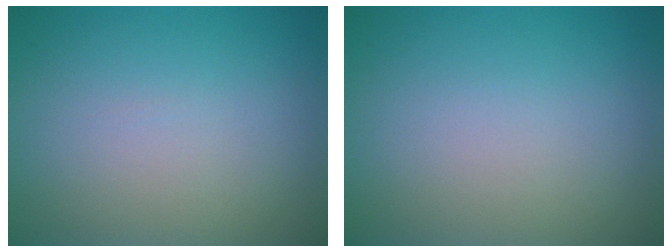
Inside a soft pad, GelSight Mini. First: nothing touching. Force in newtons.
{"total": 0.0}